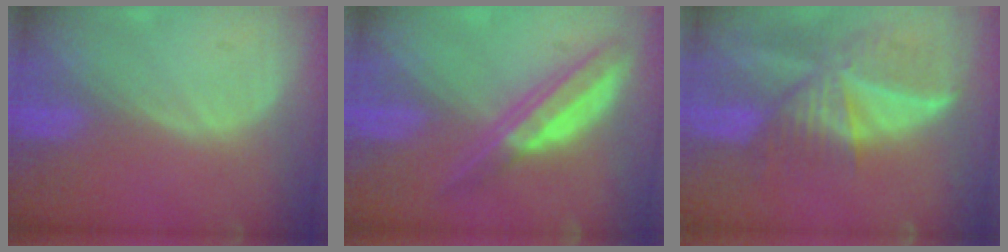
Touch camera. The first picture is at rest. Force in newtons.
{"total": 6.7, "press": 5.7, "slide": 3.6}
{"total": 9.7, "press": 8.4, "slide": 4.8}